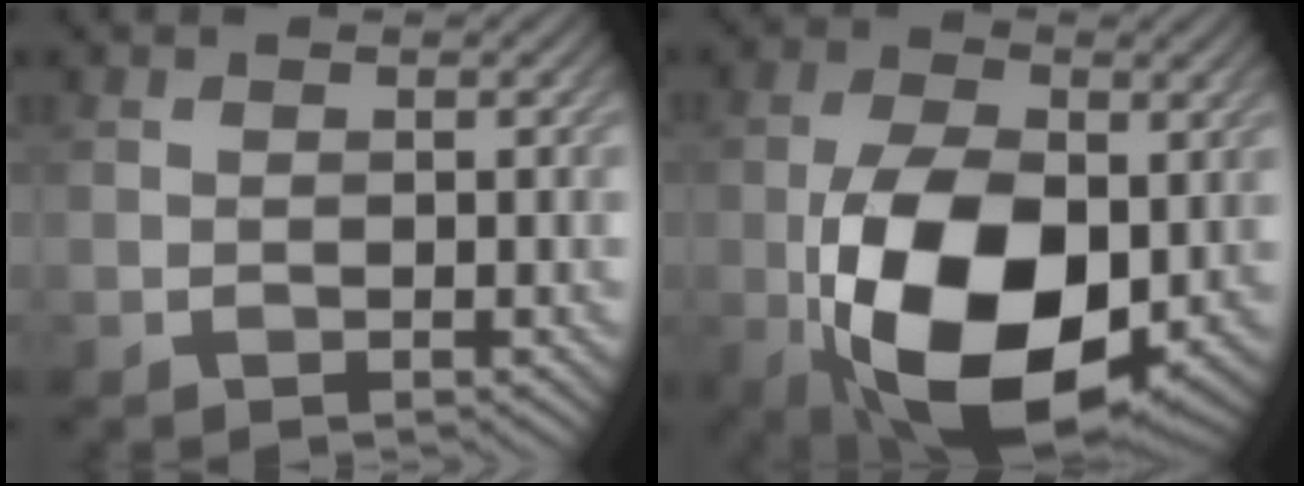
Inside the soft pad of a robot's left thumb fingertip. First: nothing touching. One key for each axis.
{"total": 15.5, "fx": -3.1, "fy": 9.0, "fz": 12.2, "tx": -0.233, "ty": -0.035, "tz": -0.053}